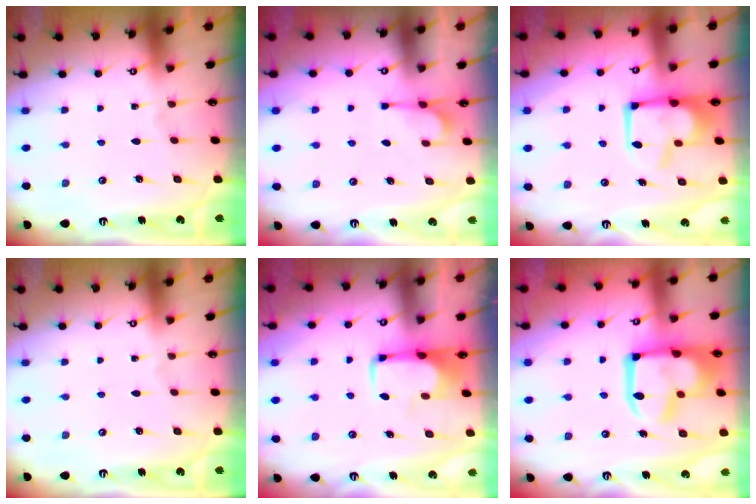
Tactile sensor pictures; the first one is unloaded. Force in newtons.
{"total": 2.4, "press": 2.2, "slide": 1.0}
{"total": 2.1, "press": 2.0, "slide": 0.8}
{"total": 0.0}
{"total": 1.8, "press": 1.7, "slide": 0.5}
{"total": 18.1, "press": 18.0, "slide": 1.8}